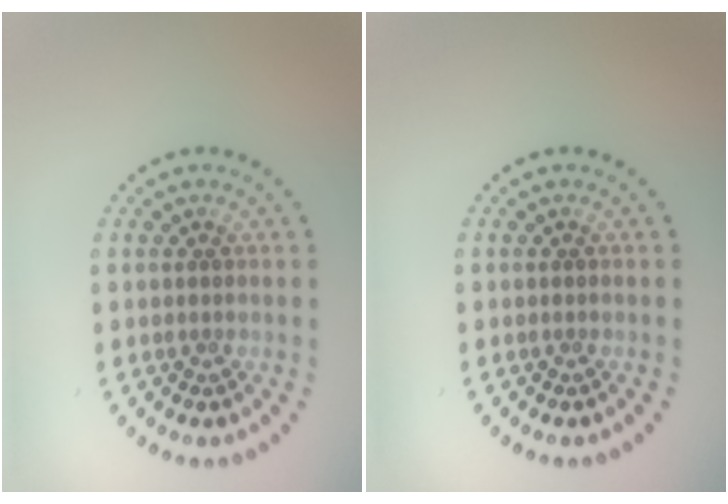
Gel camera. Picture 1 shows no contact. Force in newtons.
{"total": 0.0}